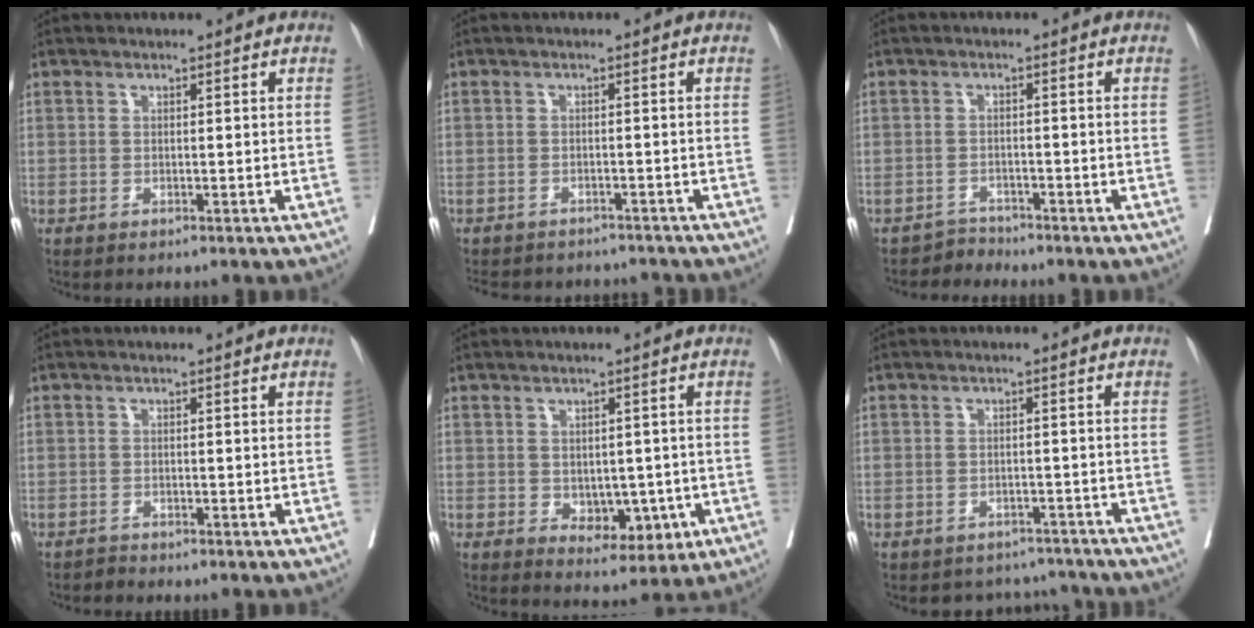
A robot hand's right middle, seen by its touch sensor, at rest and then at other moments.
{"total": 11.4, "force": [-10.3, 3.8, 2.8], "torque": [-0.058, 0.008, -0.125]}
{"total": 2.0, "force": [-1.7, 0.2, -1.0], "torque": [0.026, -0.007, -0.032]}
{"total": 0.8, "force": [-0.7, 0.1, -0.2], "torque": [0.002, -0.003, -0.016]}
{"total": 5.7, "force": [-1.1, 3.5, 4.3], "torque": [-0.042, -0.002, -0.004]}
{"total": 4.9, "force": [-4.5, 1.9, -0.9], "torque": [0.021, 0.019, -0.056]}